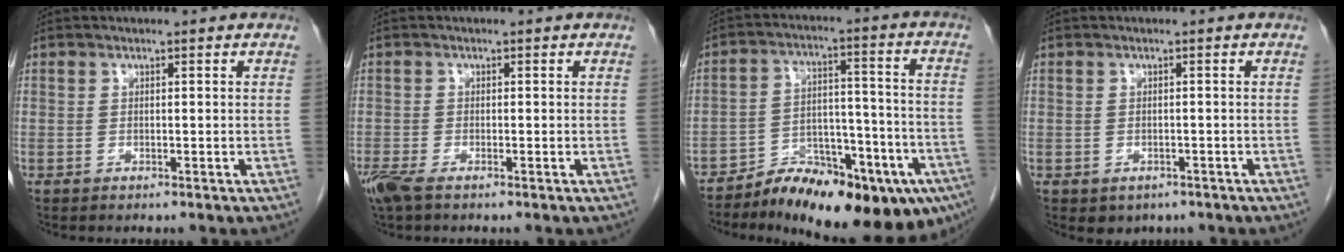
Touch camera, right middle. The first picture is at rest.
{"total": 3.1, "force": [-2.2, 0.8, 2.1], "torque": [-0.051, -0.010, -0.042]}
{"total": 20.2, "force": [-14.5, 6.0, 12.7], "torque": [-0.125, 0.028, -0.215]}
{"total": 2.4, "force": [-1.5, 1.7, 0.8], "torque": [-0.011, 0.000, -0.011]}